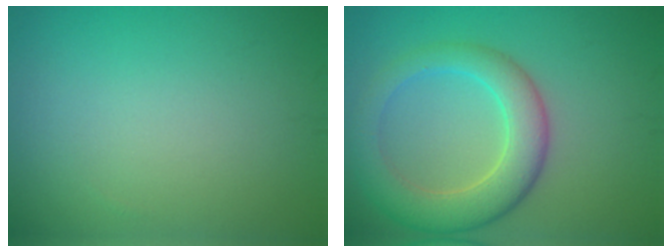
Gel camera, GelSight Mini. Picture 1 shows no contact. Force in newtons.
{"total": 6.0, "press": 6.0, "slide": 0.4}